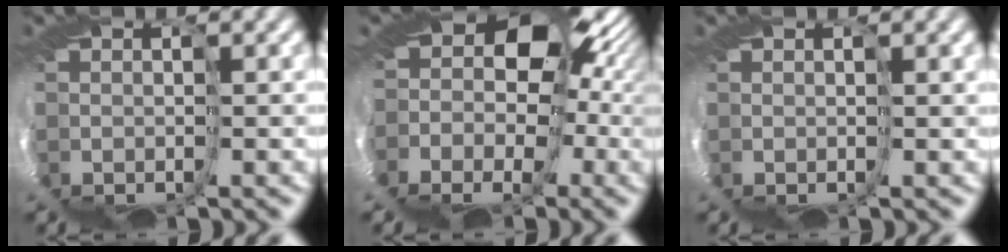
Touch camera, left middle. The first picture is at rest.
{"total": 9.2, "force": [0.0, 6.3, 6.8], "torque": [-0.126, -0.004, 0.011]}
{"total": 1.2, "force": [0.9, -0.9, 0.2], "torque": [-0.007, 0.005, 0.019]}